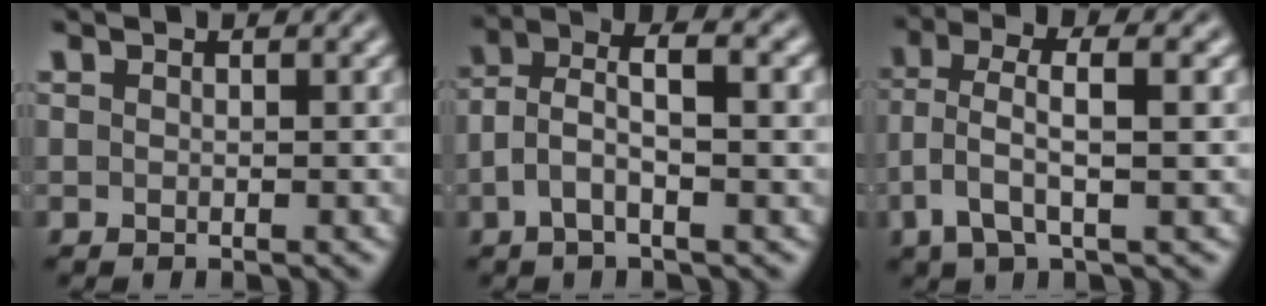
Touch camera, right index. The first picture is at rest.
{"total": 3.9, "force": [0.3, 1.5, 3.6], "torque": [-0.071, -0.013, 0.009]}
{"total": 3.9, "force": [0.1, 1.3, 3.7], "torque": [-0.085, -0.012, 0.010]}